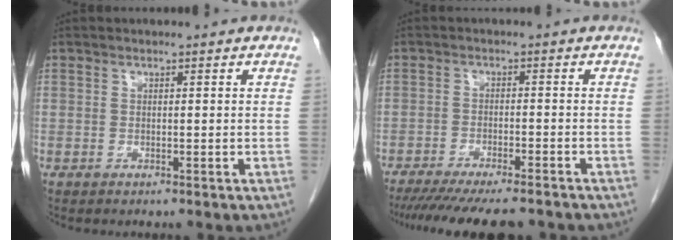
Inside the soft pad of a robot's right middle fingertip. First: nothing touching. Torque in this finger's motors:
{"motor_torque": [1.17, -0.97, 0.13, 0.06]}